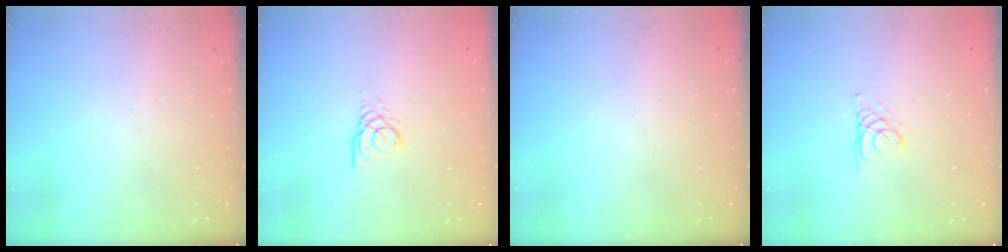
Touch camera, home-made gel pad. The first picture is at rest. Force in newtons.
{"total": 2.6, "press": 2.6, "slide": 0.1}
{"total": 0.0}
{"total": 2.1, "press": 2.1, "slide": 0.2}